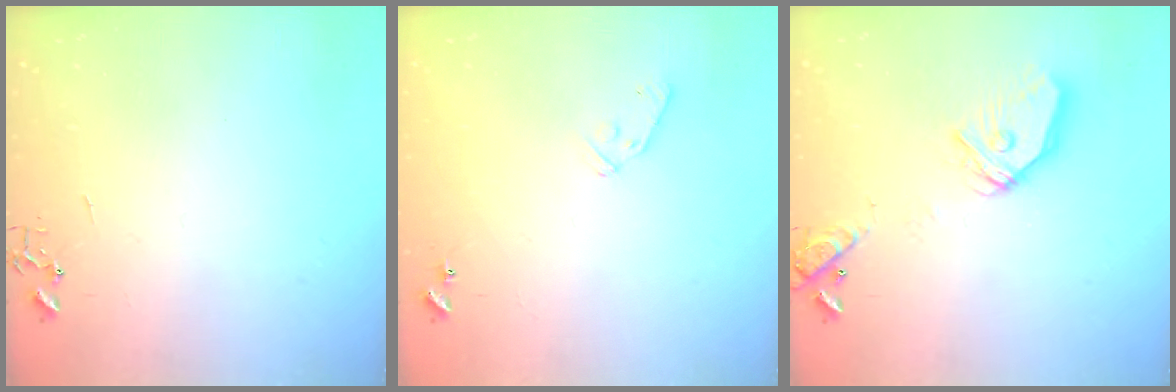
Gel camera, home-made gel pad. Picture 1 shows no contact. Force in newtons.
{"total": 8.0, "press": 7.9, "slide": 0.7}
{"total": 15.8, "press": 15.6, "slide": 2.1}